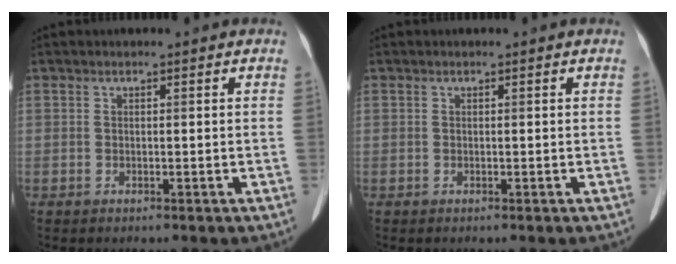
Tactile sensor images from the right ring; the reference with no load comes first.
{"total": 0.0}